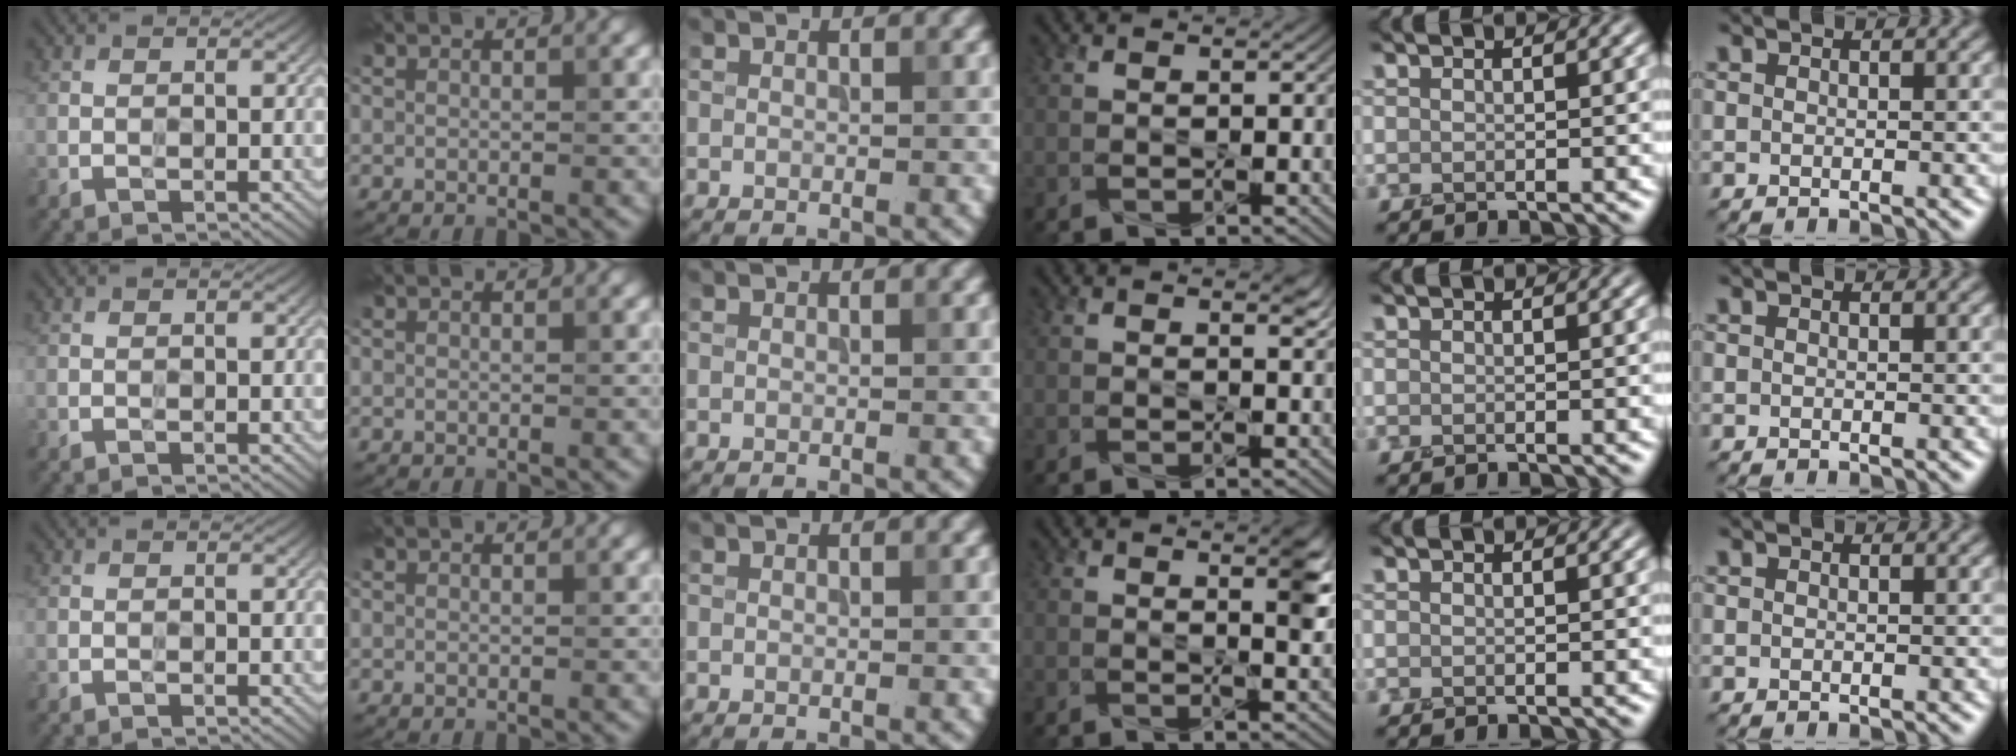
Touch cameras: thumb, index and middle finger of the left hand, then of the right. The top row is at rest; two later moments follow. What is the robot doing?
{"motion": "squeeze", "object": "paper clamp"}